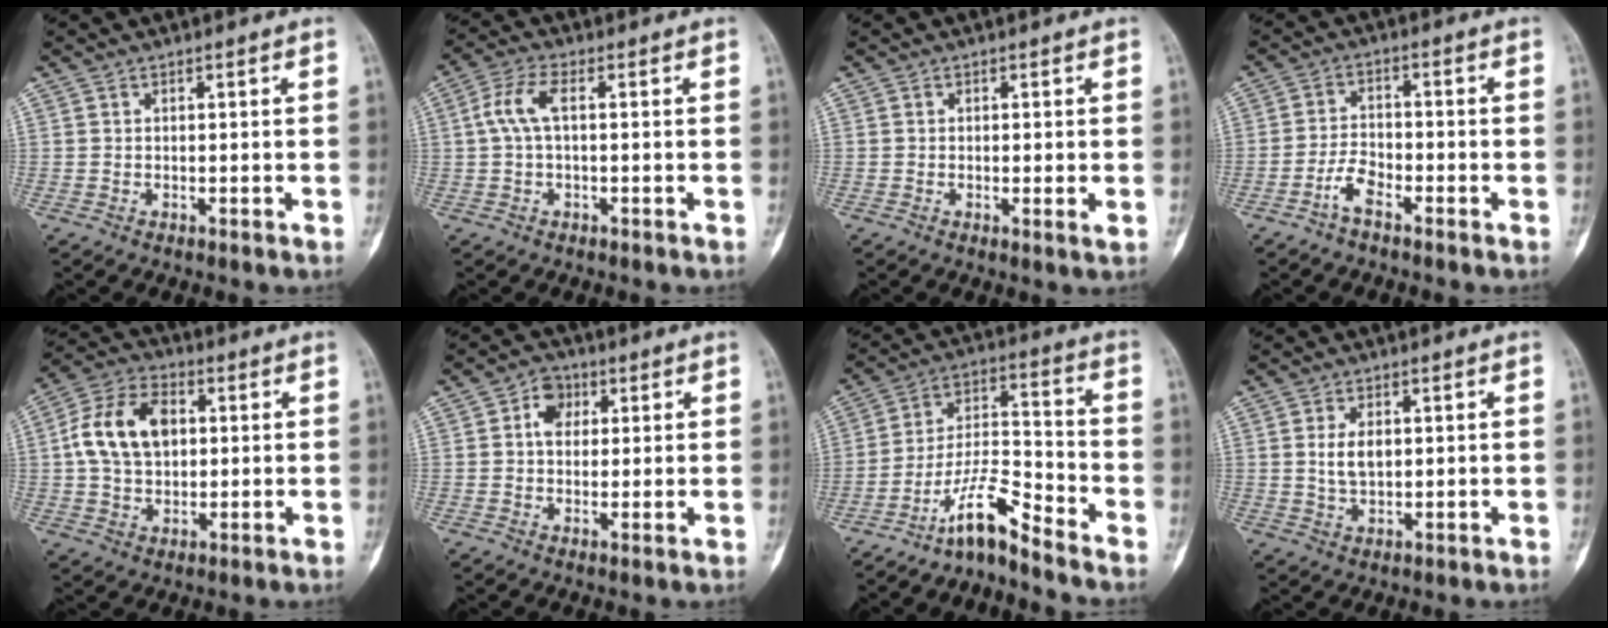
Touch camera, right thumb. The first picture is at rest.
{"total": 5.6, "force": [0.6, 2.4, 5.1], "torque": [-0.121, 0.018, 0.008]}
{"total": 1.9, "force": [-0.1, 0.3, 1.9], "torque": [-0.031, -0.007, -0.005]}
{"total": 4.3, "force": [-2.9, 1.8, 2.6], "torque": [-0.045, 0.023, -0.060]}
{"total": 13.4, "force": [1.9, 9.0, 9.7], "torque": [-0.163, 0.017, 0.027]}
{"total": 5.5, "force": [1.5, 4.2, 3.2], "torque": [-0.022, 0.000, 0.019]}
{"total": 9.5, "force": [-7.9, 1.1, 5.1], "torque": [-0.102, 0.083, -0.150]}
{"total": 4.4, "force": [0.8, 2.5, 3.5], "torque": [-0.061, -0.008, 0.019]}